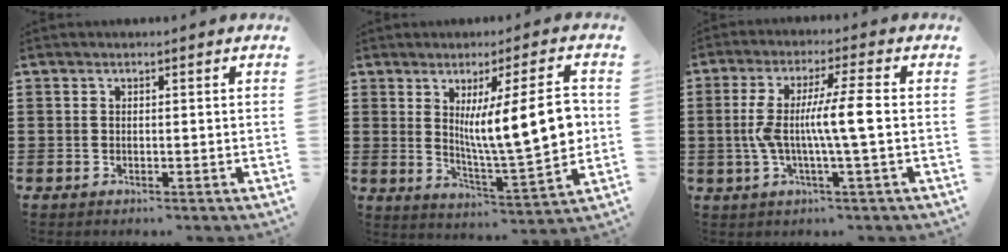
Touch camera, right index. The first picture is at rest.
{"total": 13.0, "force": [2.0, 2.6, 12.6], "torque": [-0.192, -0.009, 0.030]}
{"total": 8.4, "force": [-0.6, 0.3, 8.3], "torque": [-0.156, -0.003, -0.019]}